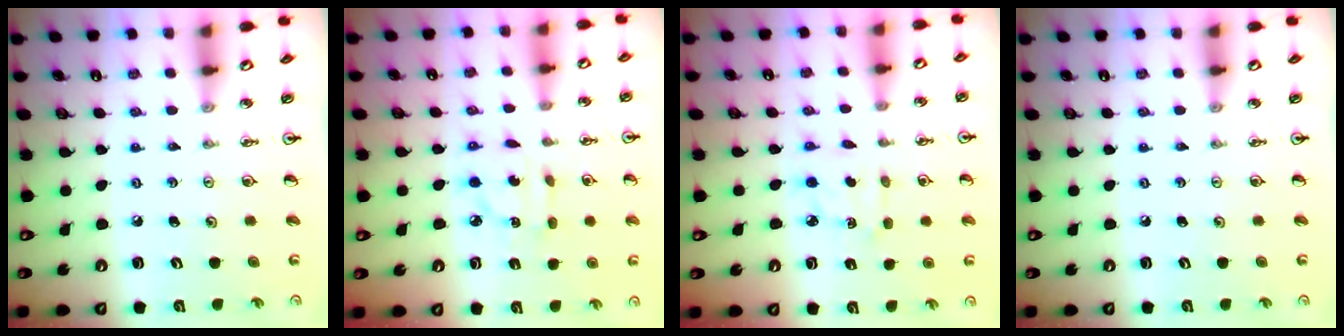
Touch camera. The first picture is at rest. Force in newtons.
{"total": 5.7, "press": 5.7, "slide": 0.2}
{"total": 2.8, "press": 2.8, "slide": 0.4}
{"total": 0.0}